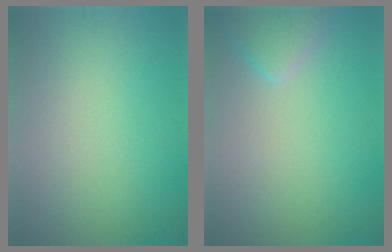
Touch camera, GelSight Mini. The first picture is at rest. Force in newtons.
{"total": 2.6, "press": 2.6, "slide": 0.2}